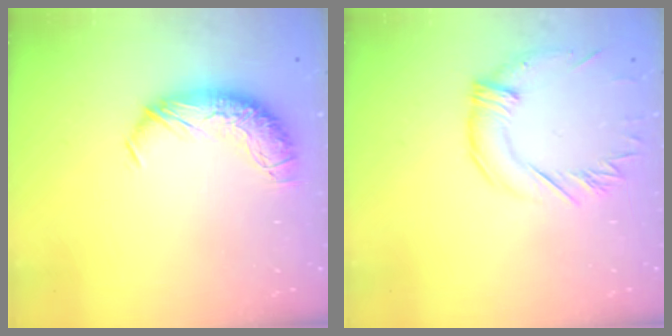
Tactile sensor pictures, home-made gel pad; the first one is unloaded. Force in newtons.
{"total": 1.3, "press": 0.3, "slide": 1.3}